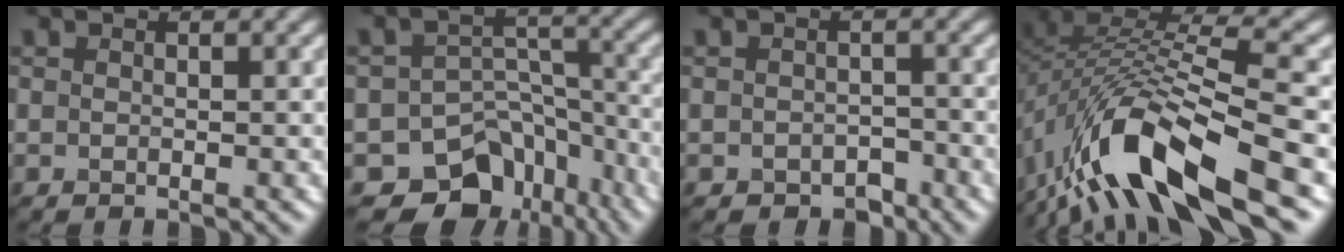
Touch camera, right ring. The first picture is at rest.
{"total": 9.8, "force": [-7.0, 6.3, 2.5], "torque": [-0.009, -0.004, -0.099]}
{"total": 1.8, "force": [-1.3, 1.2, 0.3], "torque": [0.002, -0.001, -0.017]}
{"total": 12.5, "force": [-6.5, 4.4, 9.7], "torque": [-0.191, 0.005, -0.119]}